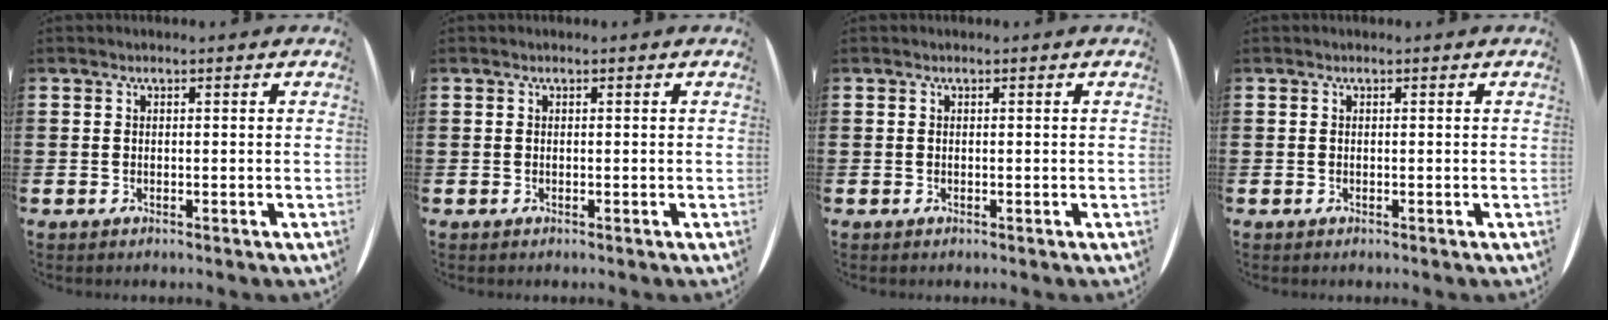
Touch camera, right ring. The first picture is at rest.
{"total": 0.0}
{"total": 0.0}
{"total": 0.0}